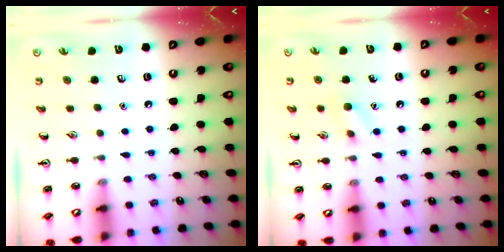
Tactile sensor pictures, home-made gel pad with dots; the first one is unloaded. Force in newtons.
{"total": 6.4, "press": 6.3, "slide": 1.4}